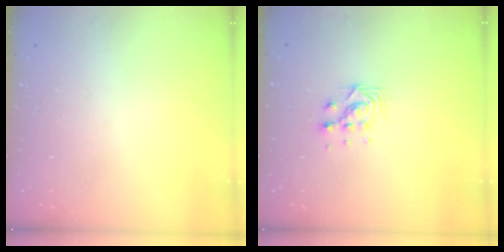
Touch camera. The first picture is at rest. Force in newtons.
{"total": 6.8, "press": 6.8, "slide": 0.4}